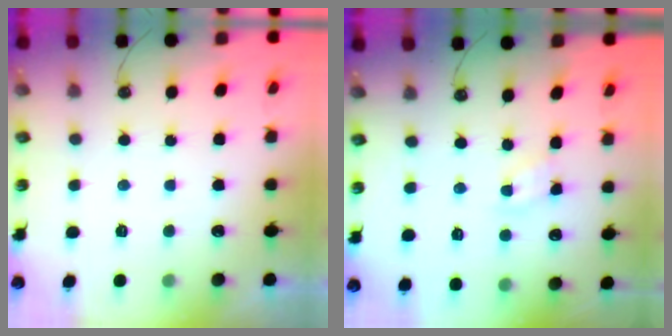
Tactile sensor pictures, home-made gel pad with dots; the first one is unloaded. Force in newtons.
{"total": 2.8, "press": 2.8, "slide": 0.4}